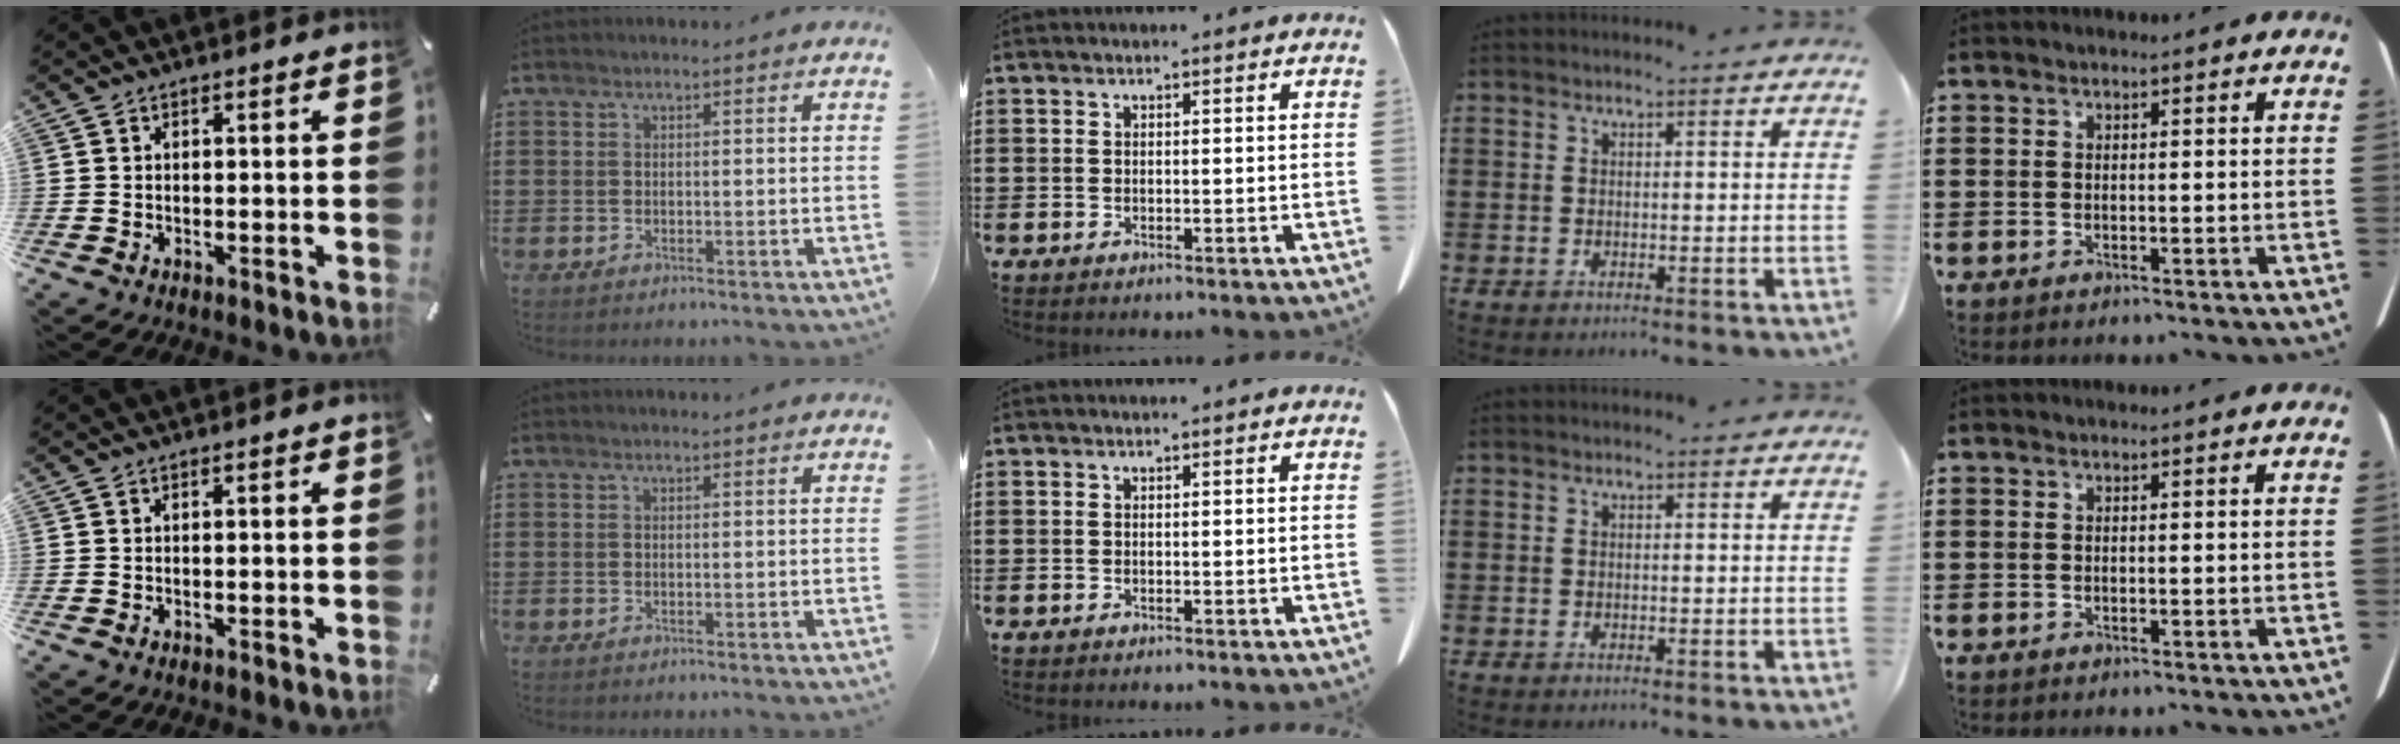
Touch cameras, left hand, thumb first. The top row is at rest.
{}